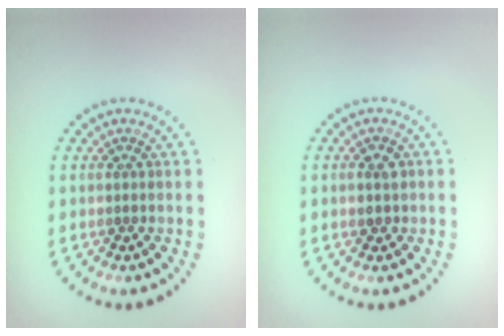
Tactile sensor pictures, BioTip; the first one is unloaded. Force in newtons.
{"total": 1.5, "press": 1.5, "slide": 0.2}